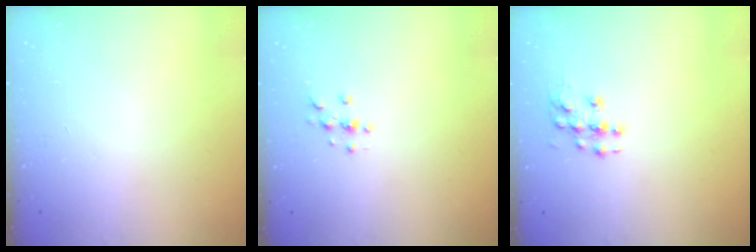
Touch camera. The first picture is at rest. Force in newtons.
{"total": 3.0, "press": 3.0, "slide": 0.4}
{"total": 6.1, "press": 6.1, "slide": 0.4}